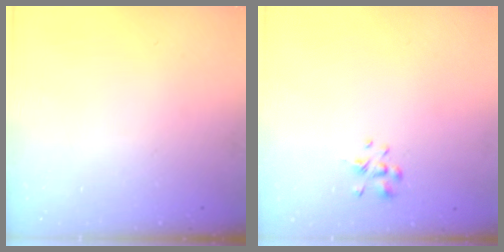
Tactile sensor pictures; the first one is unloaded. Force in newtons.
{"total": 1.3, "press": 1.1, "slide": 0.5}